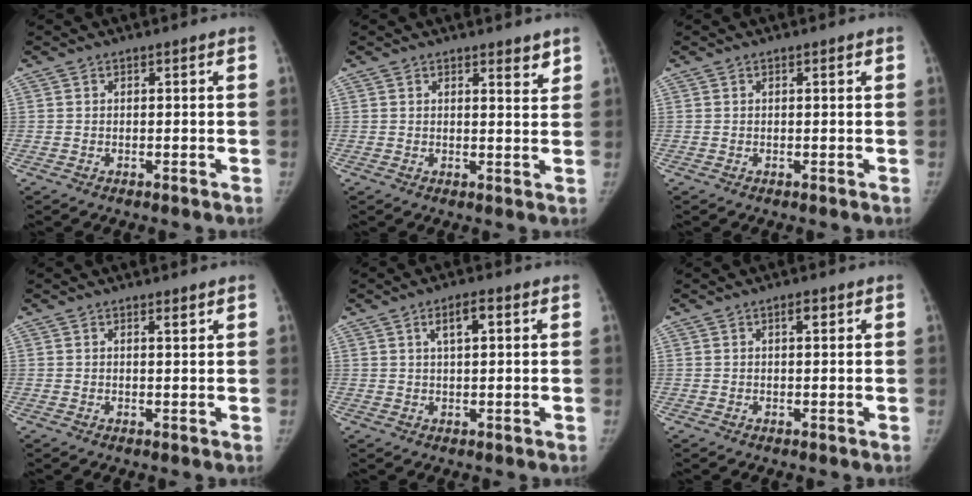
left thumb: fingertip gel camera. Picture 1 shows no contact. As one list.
[{"total": 2.8, "force": [2.1, 0.8, 1.6], "torque": [-0.013, -0.016, 0.029]}, {"total": 0.6, "force": [0.3, 0.1, 0.5], "torque": [-0.008, 0.000, 0.003]}, {"total": 1.1, "force": [0.8, 0.2, 0.8], "torque": [-0.012, -0.006, 0.014]}, {"total": 4.1, "force": [1.6, 1.4, 3.5], "torque": [-0.055, 0.006, 0.027]}, {"total": 1.7, "force": [0.8, 0.6, 1.4], "torque": [-0.017, 0.001, 0.011]}]